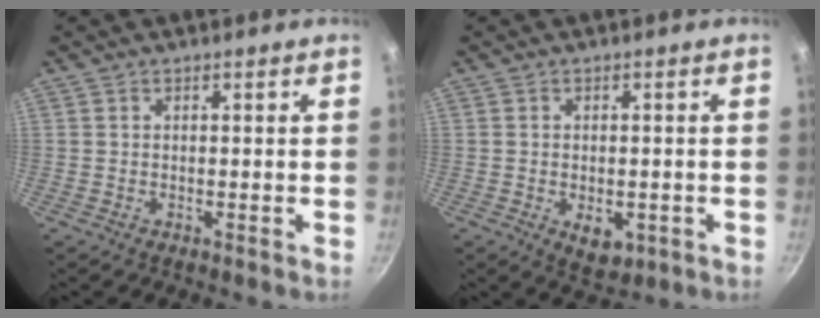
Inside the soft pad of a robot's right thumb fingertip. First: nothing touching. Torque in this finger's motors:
{"motor_torque": [-0.47, -0.17, 0.06, -0.02, 0.10]}